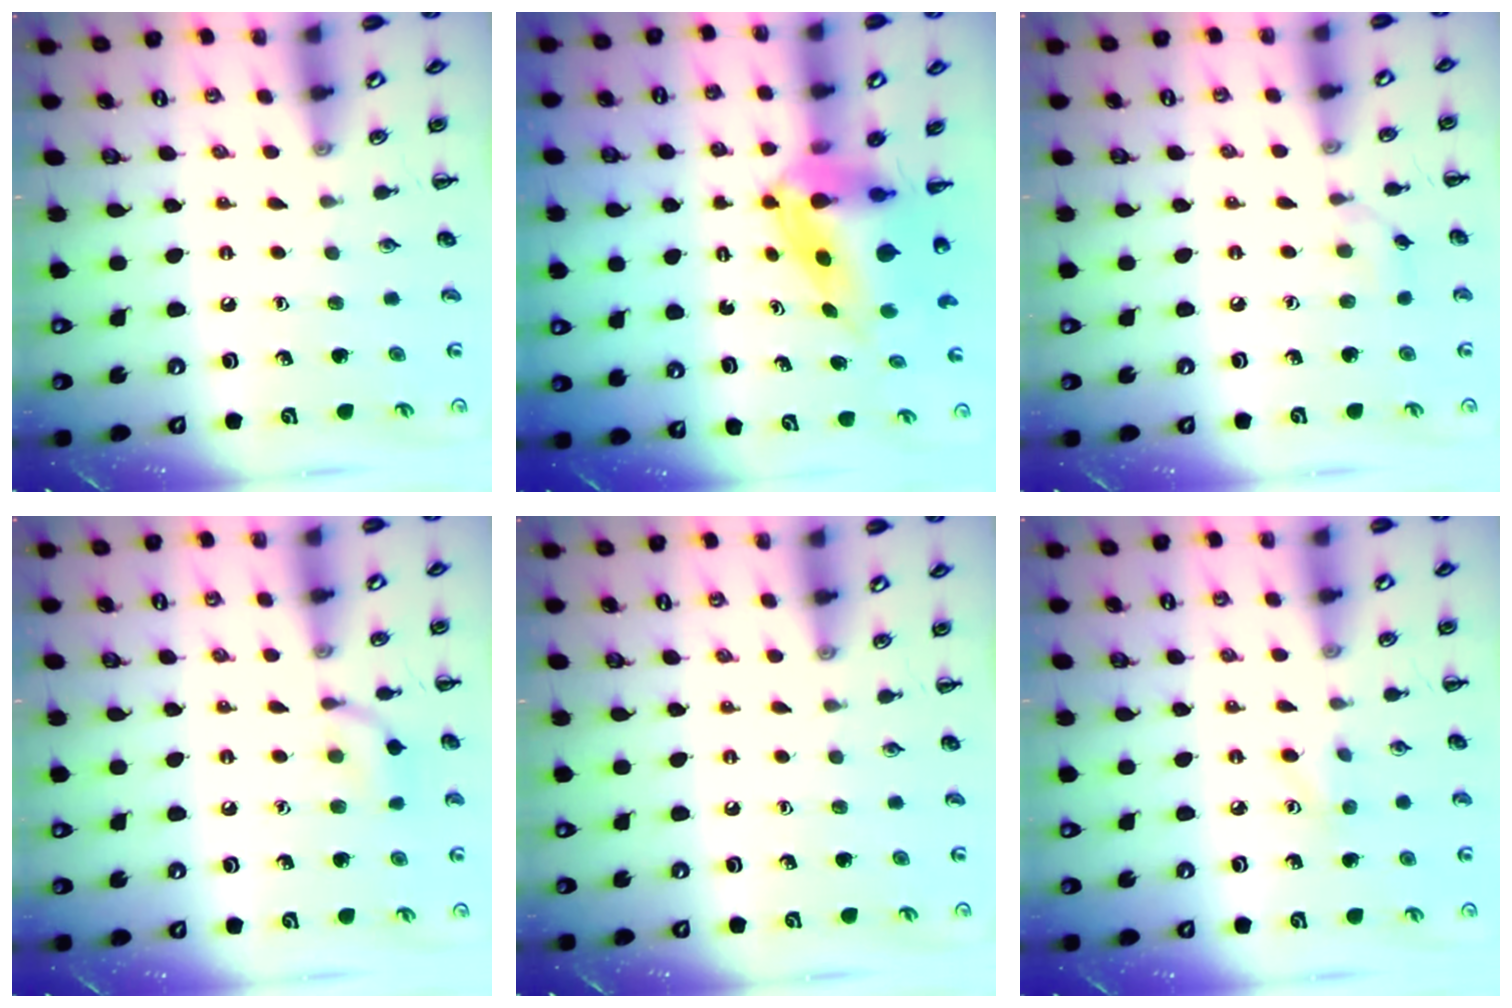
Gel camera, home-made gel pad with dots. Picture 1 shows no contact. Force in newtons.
{"total": 8.2, "press": 7.8, "slide": 2.4}
{"total": 3.6, "press": 3.3, "slide": 1.5}
{"total": 7.5, "press": 7.4, "slide": 1.0}
{"total": 0.0}
{"total": 3.4, "press": 3.3, "slide": 1.0}